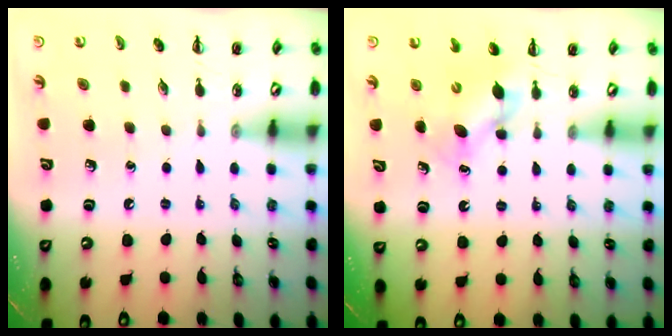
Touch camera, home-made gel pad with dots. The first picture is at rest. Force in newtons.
{"total": 5.7, "press": 5.6, "slide": 0.8}